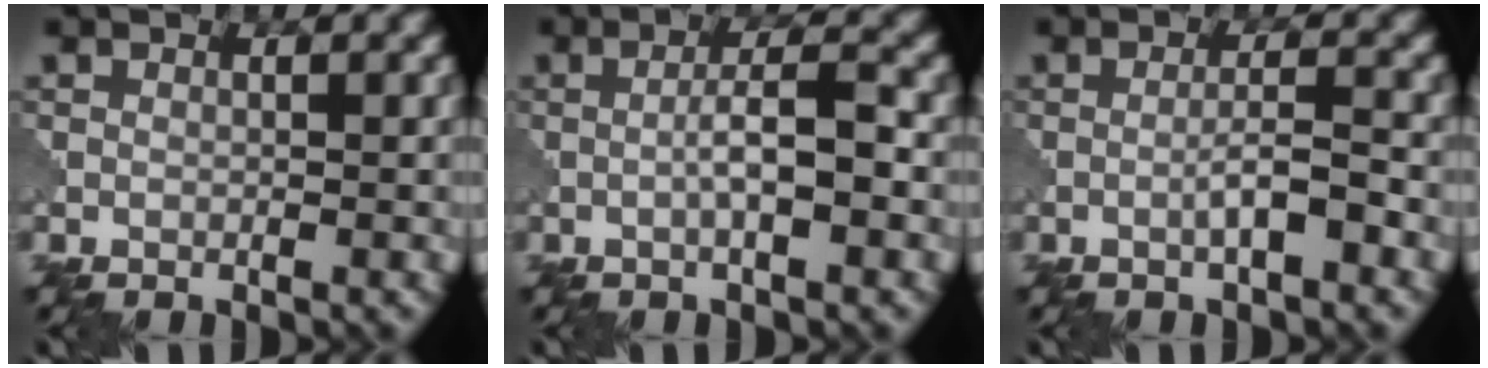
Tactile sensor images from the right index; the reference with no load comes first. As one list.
[{"total": 3.8, "force": [-0.6, 0.7, 3.7], "torque": [-0.065, 0.007, -0.015]}, {"total": 2.5, "force": [-1.0, 0.2, 2.3], "torque": [-0.039, 0.009, -0.019]}]